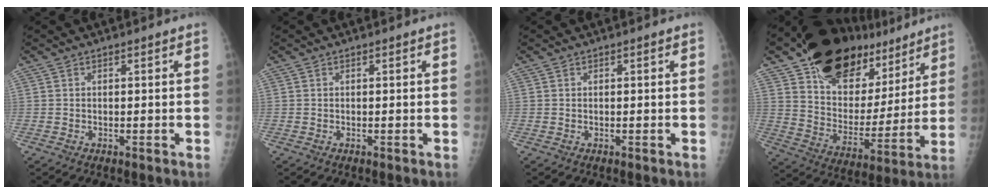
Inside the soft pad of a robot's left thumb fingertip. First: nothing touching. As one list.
[{"total": 0.0}, {"total": 0.0}, {"total": 25.6, "force": [16.7, 14.2, 13.2], "torque": [-0.172, -0.055, 0.275]}]